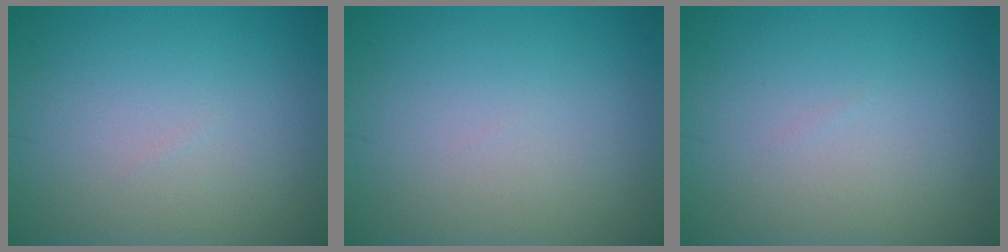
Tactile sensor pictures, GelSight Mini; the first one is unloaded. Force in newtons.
{"total": 0.0}
{"total": 0.0}